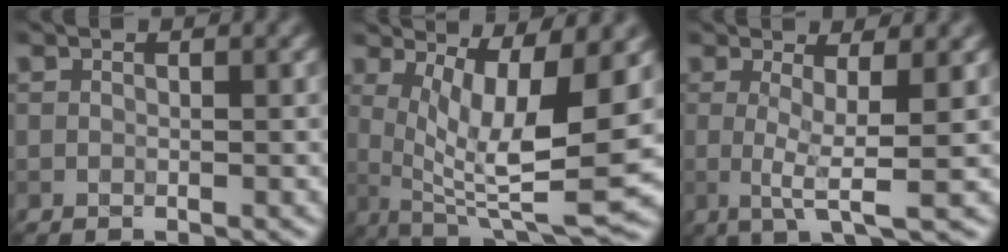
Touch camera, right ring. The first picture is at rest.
{"total": 9.2, "force": [1.3, 2.6, 8.8], "torque": [-0.144, -0.012, 0.027]}
{"total": 3.8, "force": [0.2, 0.6, 3.8], "torque": [-0.065, -0.008, 0.000]}